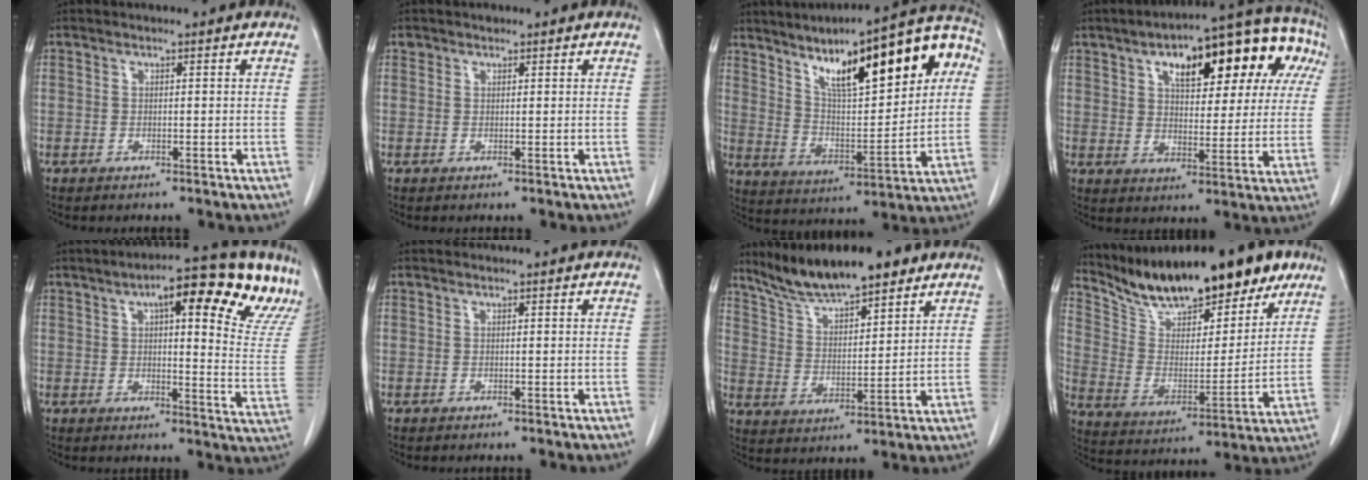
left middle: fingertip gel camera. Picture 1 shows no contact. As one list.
[{"total": 0.8, "force": [0.5, 0.6, 0.0], "torque": [0.001, 0.004, 0.008]}, {"total": 21.6, "force": [8.9, 5.8, 18.9], "torque": [-0.277, 0.038, 0.142]}, {"total": 21.2, "force": [9.2, 8.1, 17.3], "torque": [-0.236, 0.054, 0.128]}, {"total": 21.5, "force": [13.6, 4.1, 16.2], "torque": [-0.196, 0.007, 0.152]}, {"total": 0.0}, {"total": 12.7, "force": [10.4, 2.8, 6.8], "torque": [-0.117, 0.007, 0.183]}, {"total": 22.5, "force": [18.0, 6.6, 11.6], "torque": [-0.182, -0.001, 0.287]}]